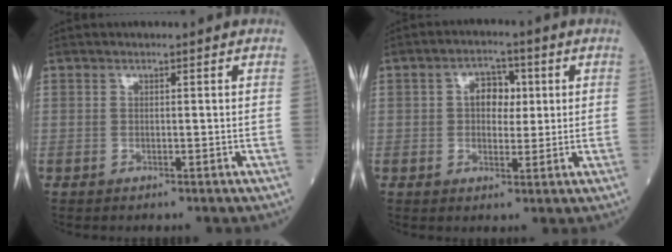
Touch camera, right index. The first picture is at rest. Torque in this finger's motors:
{"motor_torque": [0.49, 0.11, 0.30, 0.06]}